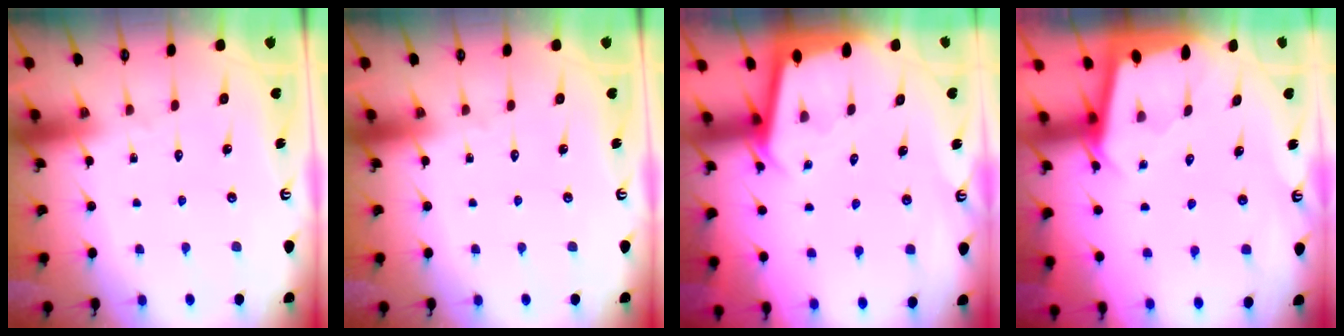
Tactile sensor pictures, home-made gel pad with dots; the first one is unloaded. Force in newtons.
{"total": 0.0}
{"total": 2.3, "press": 2.3, "slide": 0.1}
{"total": 2.0, "press": 1.9, "slide": 0.2}